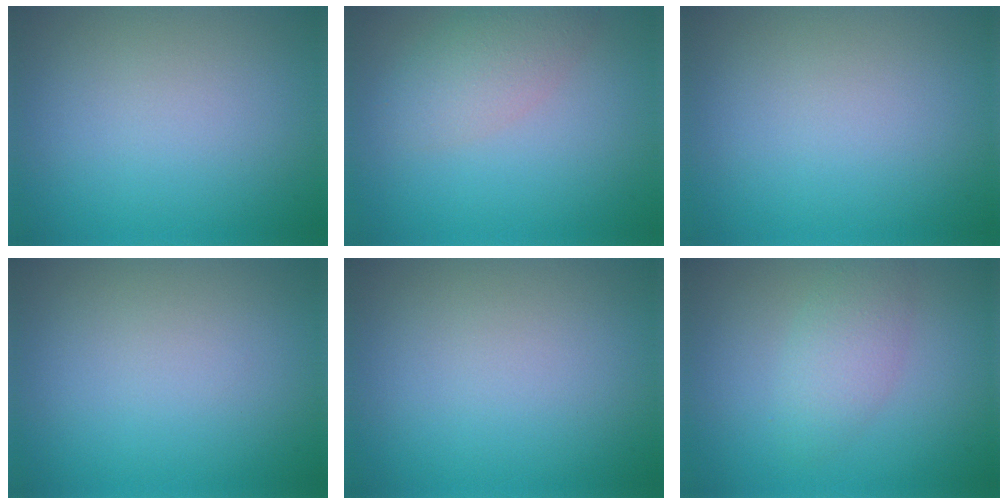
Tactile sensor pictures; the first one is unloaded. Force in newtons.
{"total": 3.1, "press": 3.1, "slide": 0.2}
{"total": 0.0}
{"total": 0.0}
{"total": 0.0}
{"total": 2.7, "press": 2.7, "slide": 0.1}